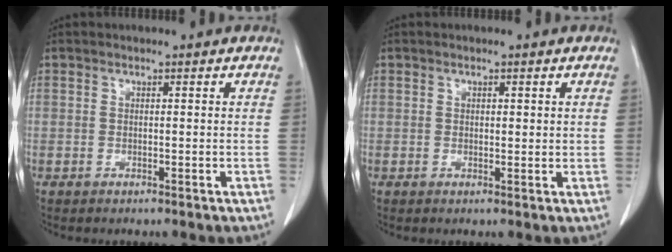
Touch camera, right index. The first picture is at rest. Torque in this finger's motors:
{"motor_torque": [-0.03, 0.00, -0.04, -0.01]}